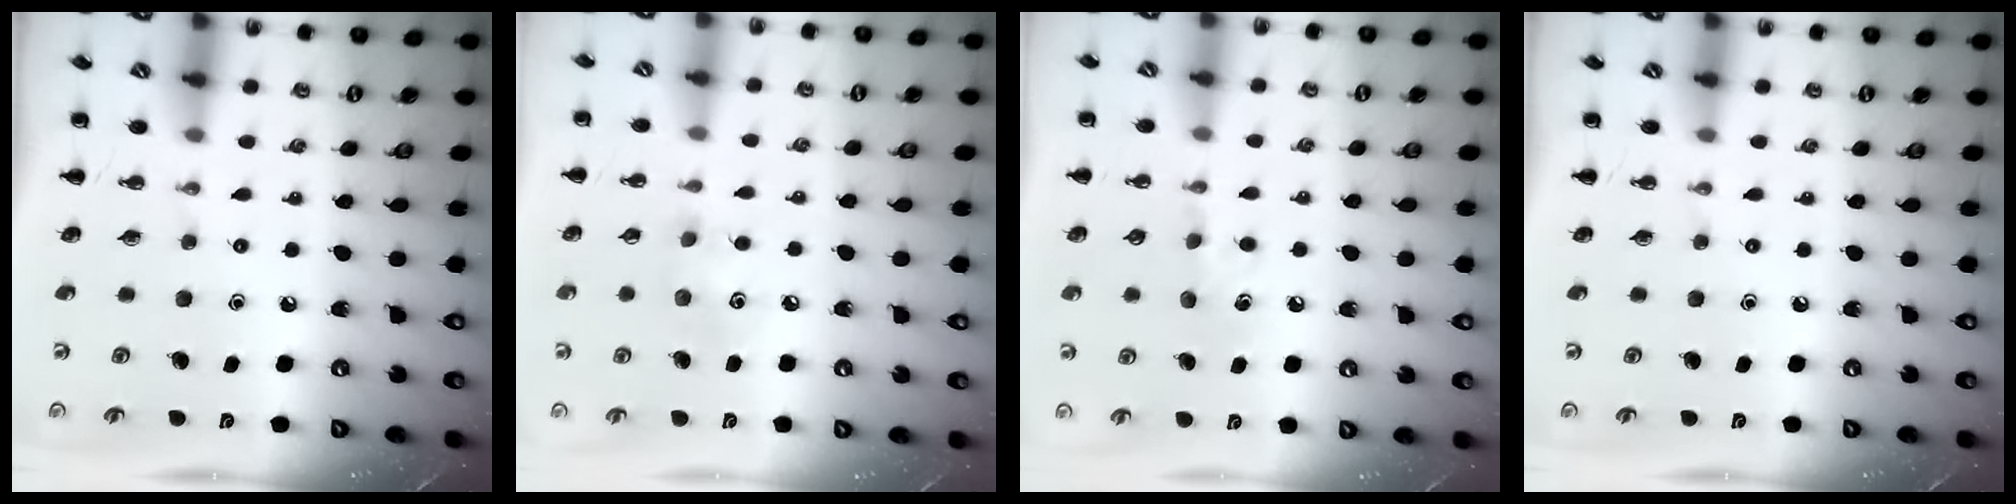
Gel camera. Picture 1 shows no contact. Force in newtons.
{"total": 5.2, "press": 5.1, "slide": 1.1}
{"total": 5.5, "press": 5.2, "slide": 1.7}
{"total": 0.0}